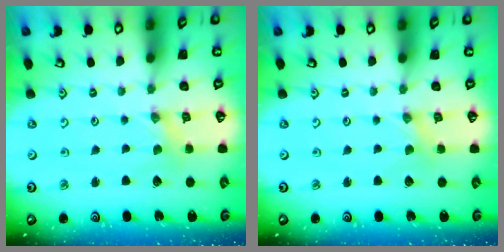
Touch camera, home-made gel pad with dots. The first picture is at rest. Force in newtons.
{"total": 0.0}